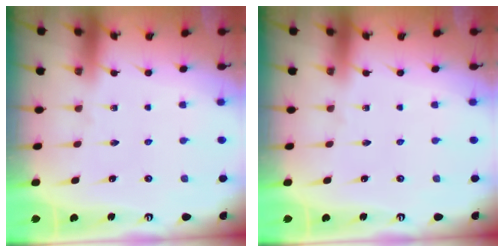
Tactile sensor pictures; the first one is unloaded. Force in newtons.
{"total": 0.0}